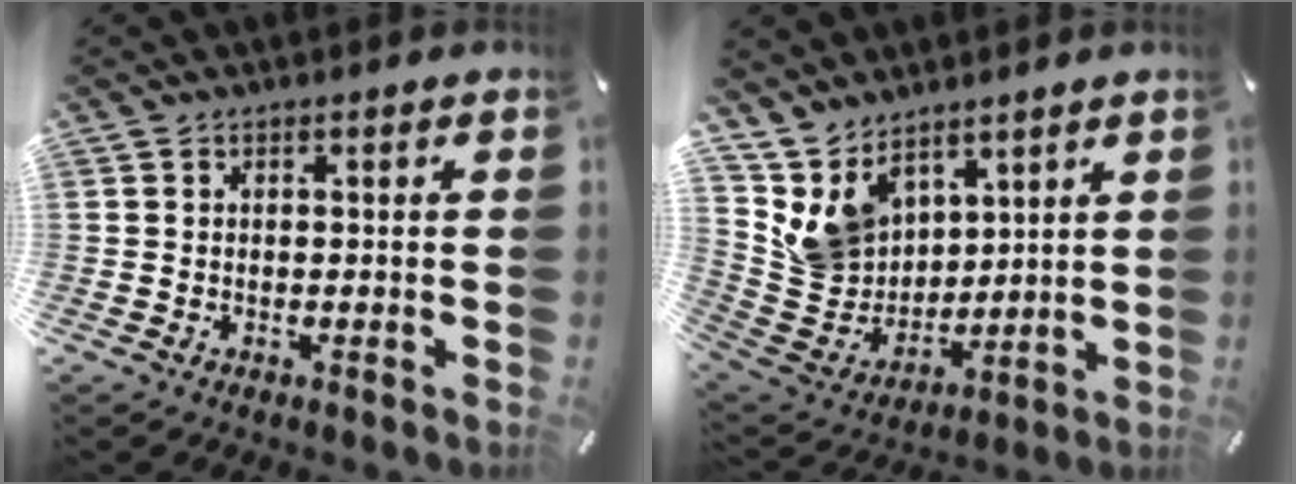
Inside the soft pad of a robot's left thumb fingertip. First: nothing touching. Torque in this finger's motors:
{"motor_torque": [0.45, 0.35, 0.91, -0.96, 0.22]}